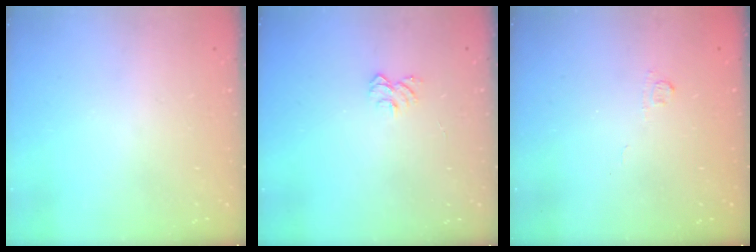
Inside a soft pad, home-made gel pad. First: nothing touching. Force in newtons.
{"total": 7.1, "press": 7.0, "slide": 0.6}
{"total": 3.3, "press": 3.2, "slide": 1.0}